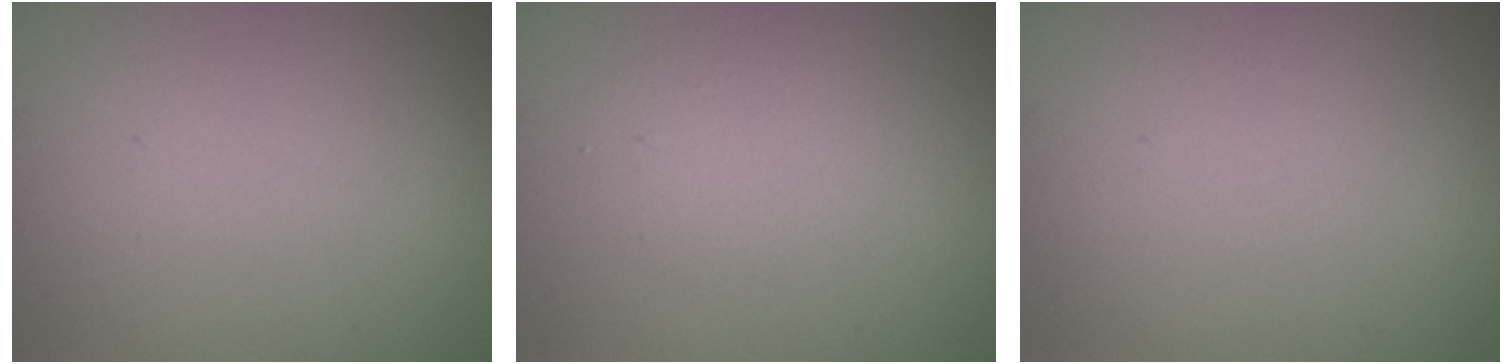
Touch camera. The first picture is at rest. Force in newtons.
{"total": 2.5, "press": 2.5, "slide": 0.2}
{"total": 0.0}